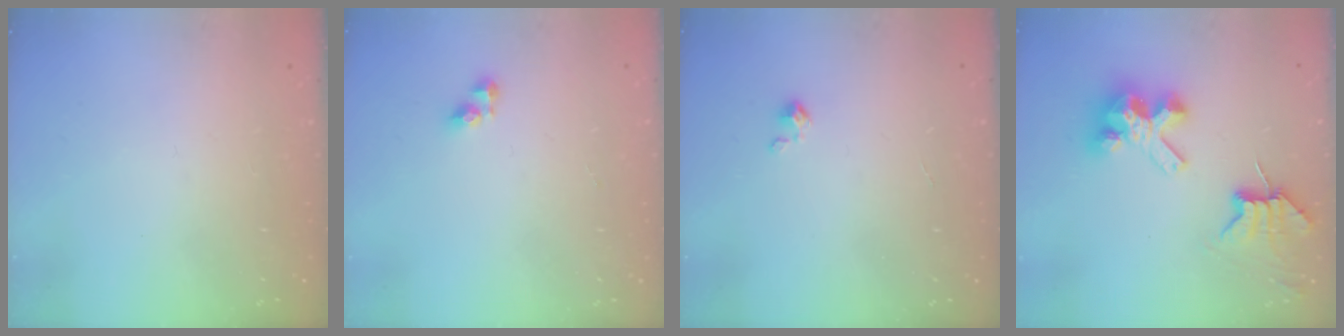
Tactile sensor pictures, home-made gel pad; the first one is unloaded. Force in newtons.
{"total": 3.4, "press": 3.4, "slide": 0.3}
{"total": 1.1, "press": 1.1, "slide": 0.2}
{"total": 8.7, "press": 8.7, "slide": 0.7}